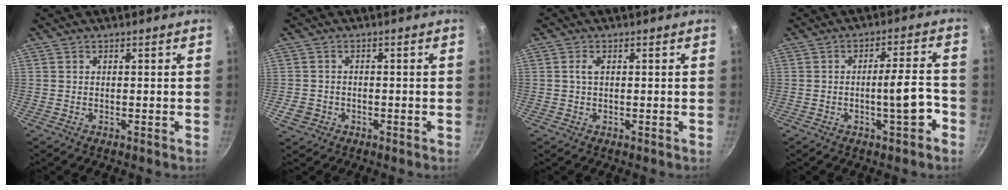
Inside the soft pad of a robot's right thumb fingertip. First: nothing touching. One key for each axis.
{"total": 3.4, "fx": -1.2, "fy": 2.9, "fz": 1.4, "tx": -0.022, "ty": 0.012, "tz": -0.014}
{"total": 1.6, "fx": 0.3, "fy": 0.9, "fz": 1.3, "tx": -0.027, "ty": 0.004, "tz": 0.005}
{"total": 7.5, "fx": -2.9, "fy": 1.6, "fz": 6.8, "tx": -0.090, "ty": 0.027, "tz": -0.039}